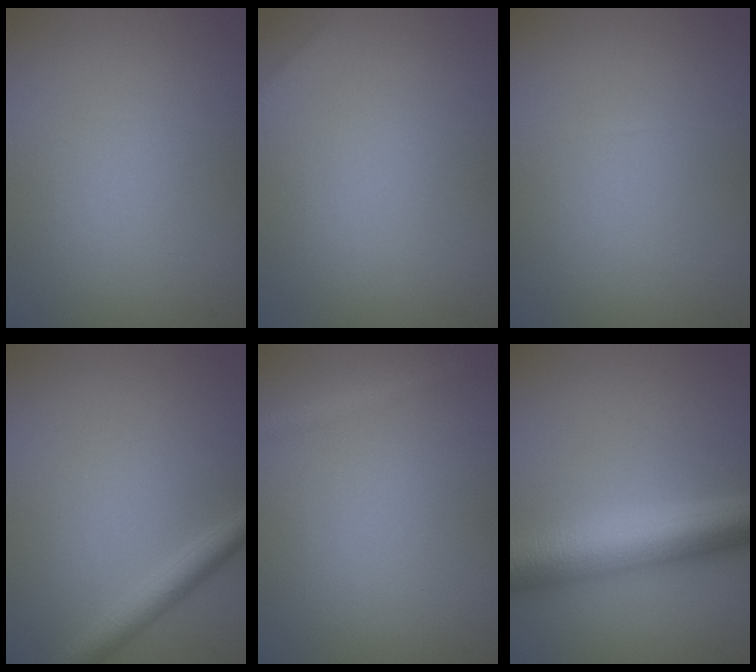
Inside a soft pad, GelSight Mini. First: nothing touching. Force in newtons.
{"total": 1.0, "press": 1.0, "slide": 0.0}
{"total": 0.0}
{"total": 2.6, "press": 2.6, "slide": 0.2}
{"total": 1.3, "press": 1.3, "slide": 0.1}
{"total": 7.7, "press": 7.7, "slide": 0.0}